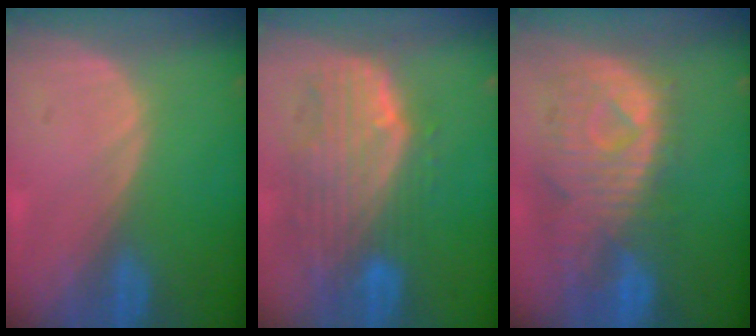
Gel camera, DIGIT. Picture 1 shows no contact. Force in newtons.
{"total": 10.5, "press": 9.0, "slide": 5.4}
{"total": 11.3, "press": 9.7, "slide": 5.7}